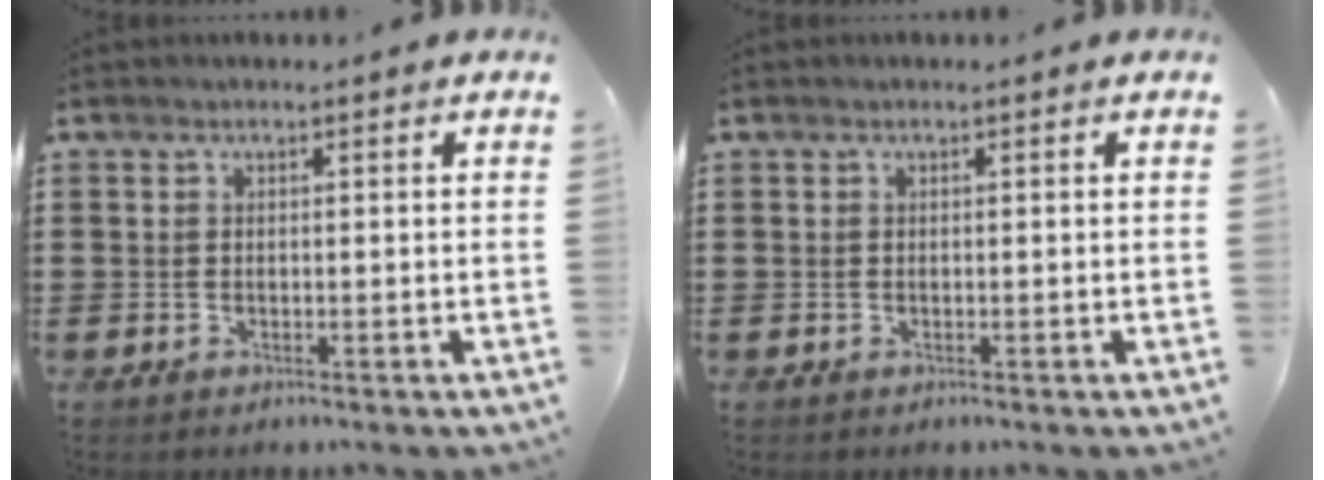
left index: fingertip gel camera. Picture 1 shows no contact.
{"total": 0.0}